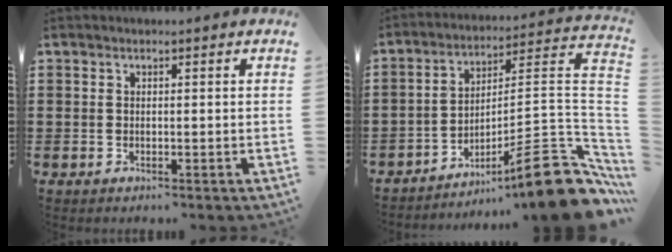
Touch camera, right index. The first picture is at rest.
{"total": 14.1, "force": [-8.8, 1.7, 10.8], "torque": [-0.139, 0.016, -0.153]}